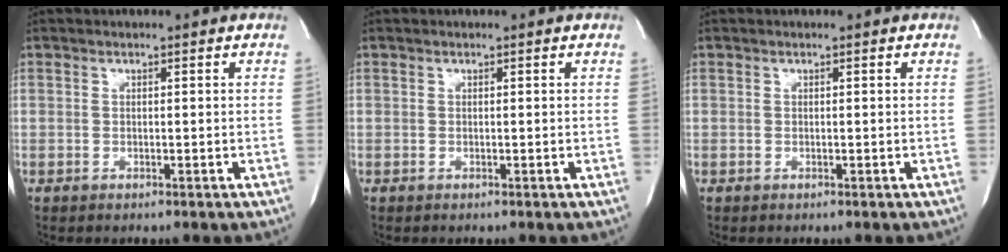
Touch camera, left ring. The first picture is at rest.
{"total": 0.0}
{"total": 0.0}